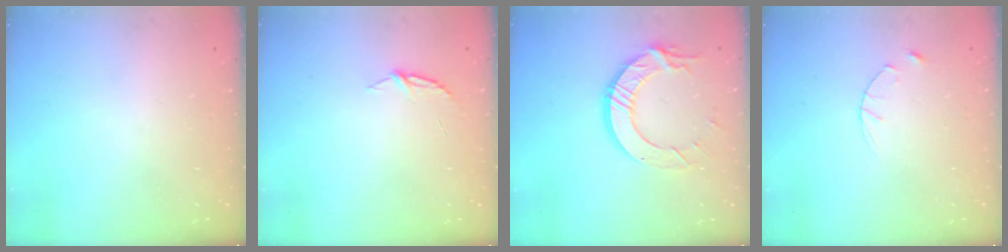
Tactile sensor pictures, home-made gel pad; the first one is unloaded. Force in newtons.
{"total": 5.1, "press": 5.1, "slide": 0.5}
{"total": 12.7, "press": 12.6, "slide": 1.2}
{"total": 2.8, "press": 2.8, "slide": 0.4}